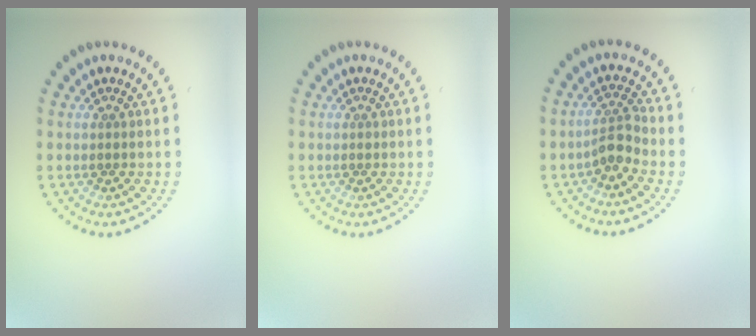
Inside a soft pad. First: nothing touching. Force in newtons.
{"total": 0.0}
{"total": 2.3, "press": 1.7, "slide": 1.5}